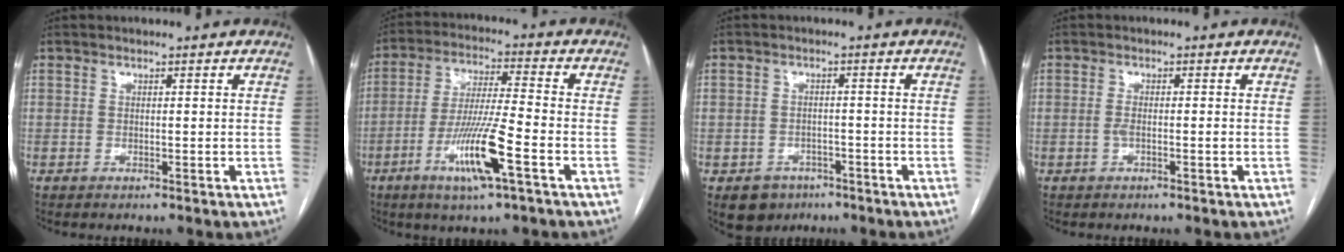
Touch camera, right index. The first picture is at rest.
{"total": 11.7, "force": [-5.0, 0.2, 10.6], "torque": [-0.205, -0.015, -0.093]}
{"total": 4.8, "force": [-2.6, 3.9, 0.7], "torque": [-0.008, 0.008, -0.033]}
{"total": 1.7, "force": [-0.4, 0.3, 1.6], "torque": [-0.030, 0.000, -0.007]}